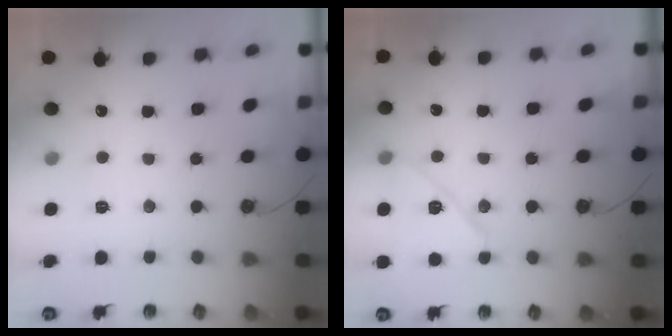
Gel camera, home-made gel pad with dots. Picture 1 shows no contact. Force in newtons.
{"total": 12.7, "press": 12.7, "slide": 0.7}